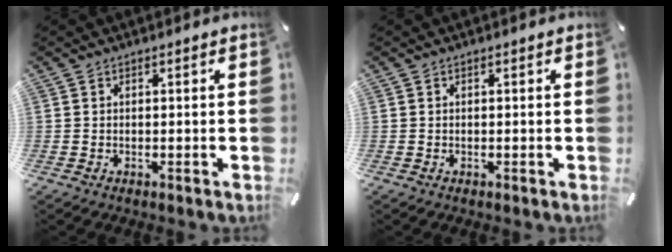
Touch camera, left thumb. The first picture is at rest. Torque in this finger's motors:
{"motor_torque": [-0.05, -0.04, -0.02, 0.02, 0.00]}